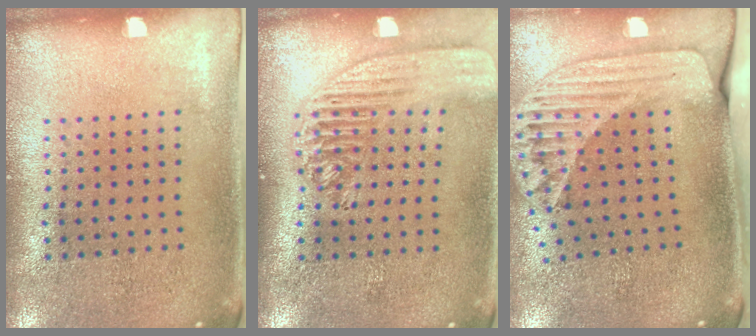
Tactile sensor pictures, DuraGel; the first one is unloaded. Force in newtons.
{"total": 1.9, "press": 1.7, "slide": 0.9}
{"total": 1.8, "press": 1.5, "slide": 1.0}